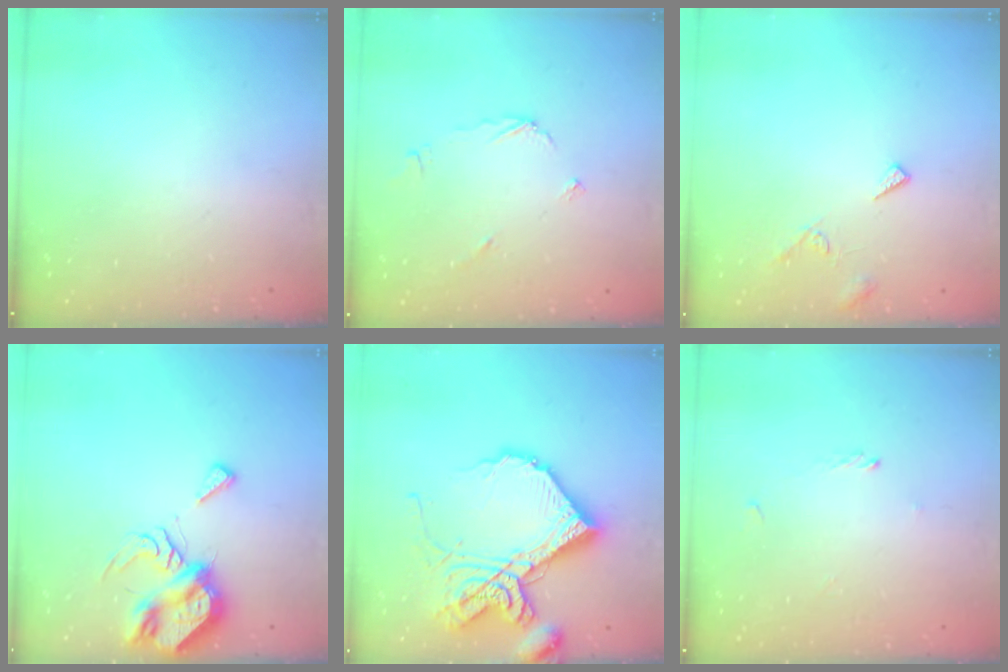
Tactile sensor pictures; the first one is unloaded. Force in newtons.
{"total": 3.4, "press": 3.4, "slide": 0.3}
{"total": 6.1, "press": 6.1, "slide": 0.4}
{"total": 9.6, "press": 9.5, "slide": 1.3}
{"total": 24.1, "press": 23.9, "slide": 2.8}
{"total": 0.0}